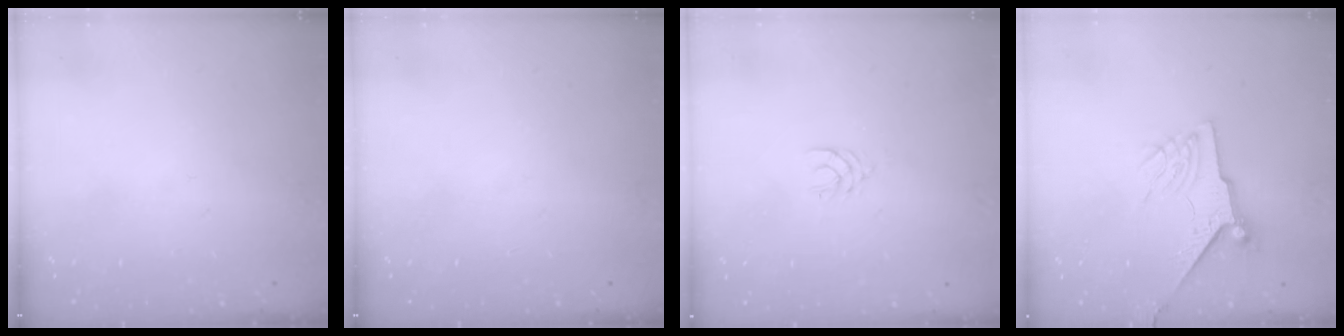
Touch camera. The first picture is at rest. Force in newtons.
{"total": 0.0}
{"total": 2.9, "press": 2.9, "slide": 0.4}
{"total": 7.0, "press": 6.9, "slide": 1.0}